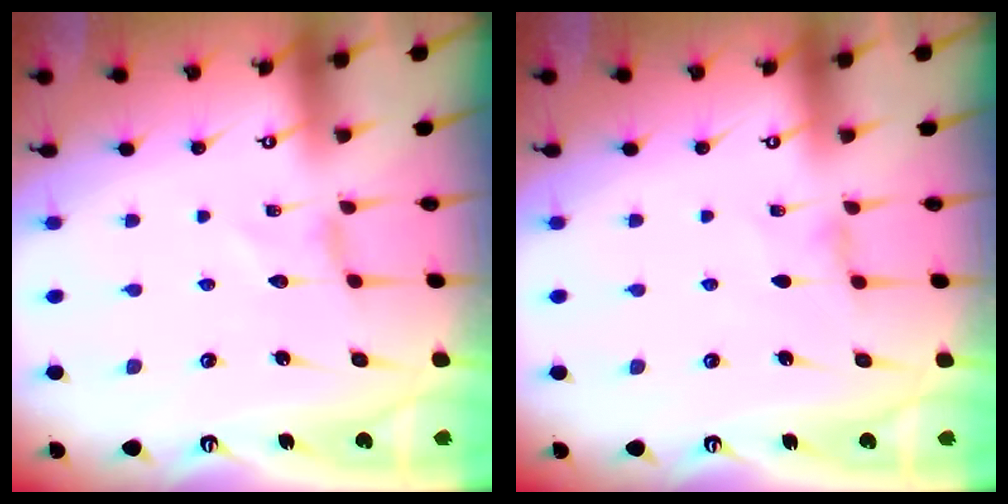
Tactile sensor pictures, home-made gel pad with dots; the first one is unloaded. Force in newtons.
{"total": 1.2, "press": 1.1, "slide": 0.3}